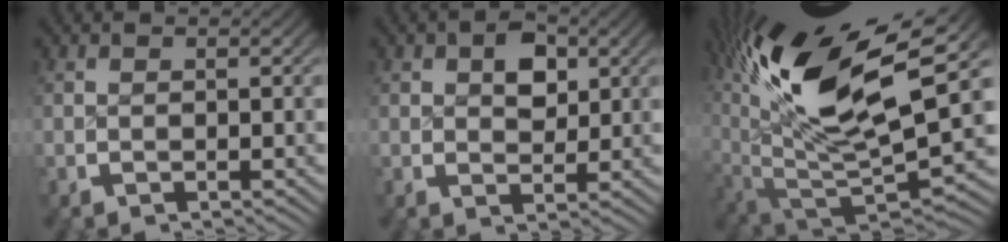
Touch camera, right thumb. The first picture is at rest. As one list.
[{"total": 3.3, "force": [1.0, 2.3, 2.1], "torque": [-0.029, -0.011, 0.025]}, {"total": 18.6, "force": [3.0, 10.1, 15.3], "torque": [-0.294, -0.037, 0.070]}]